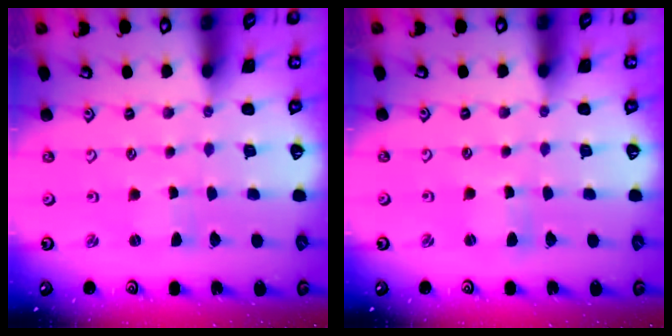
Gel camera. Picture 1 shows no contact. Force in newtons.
{"total": 1.7, "press": 1.7, "slide": 0.2}